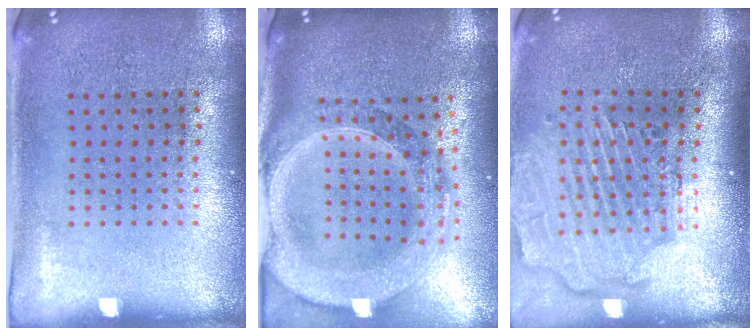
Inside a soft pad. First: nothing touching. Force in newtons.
{"total": 3.0, "press": 2.6, "slide": 1.7}
{"total": 2.7, "press": 2.2, "slide": 1.5}